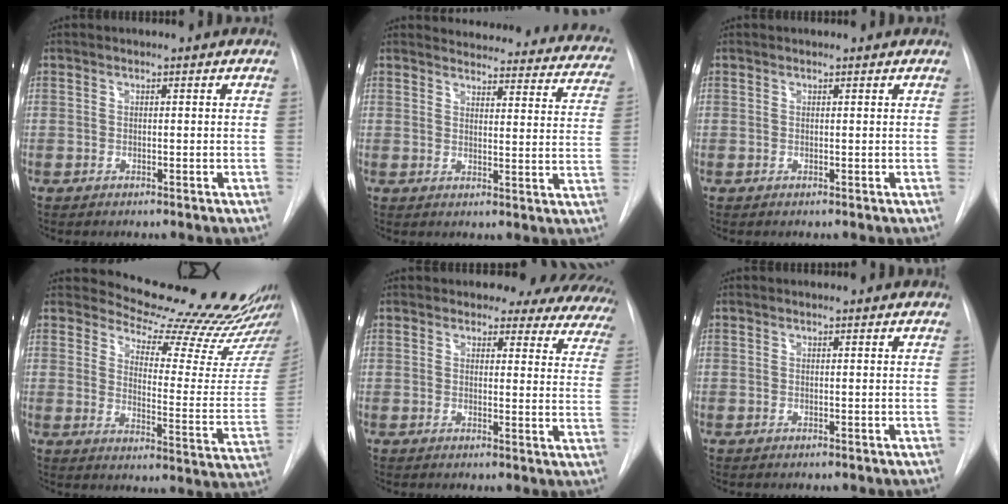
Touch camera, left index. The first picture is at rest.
{"total": 23.6, "force": [22.3, 5.7, 5.3], "torque": [-0.056, -0.075, 0.234]}
{"total": 0.0}
{"total": 19.4, "force": [18.2, 3.0, 5.9], "torque": [-0.070, -0.120, 0.212]}
{"total": 15.2, "force": [13.7, 5.2, 3.9], "torque": [-0.020, -0.064, 0.122]}
{"total": 1.1, "force": [1.1, 0.2, 0.3], "torque": [-0.009, 0.010, 0.007]}